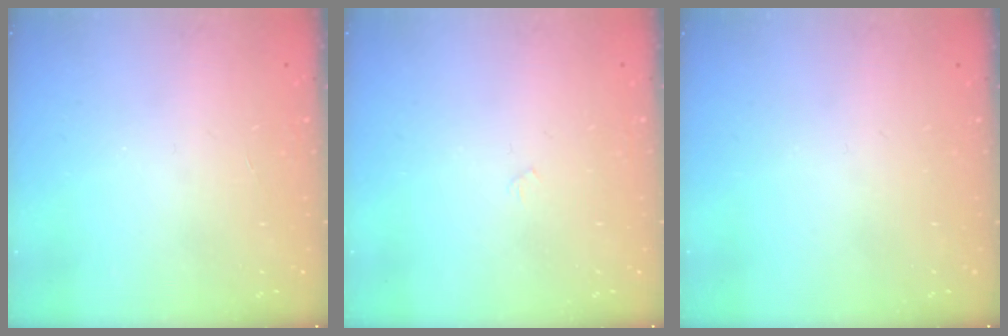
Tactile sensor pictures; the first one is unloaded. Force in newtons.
{"total": 2.8, "press": 2.8, "slide": 0.5}
{"total": 0.0}